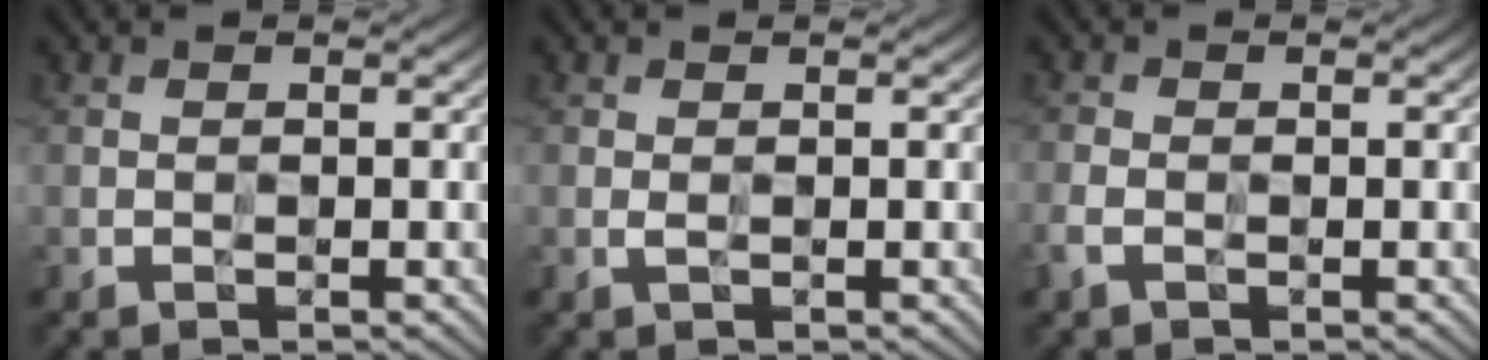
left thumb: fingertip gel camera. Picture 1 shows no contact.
{"total": 0.0}
{"total": 3.5, "force": [-1.8, 2.1, 2.2], "torque": [-0.046, -0.006, -0.037]}